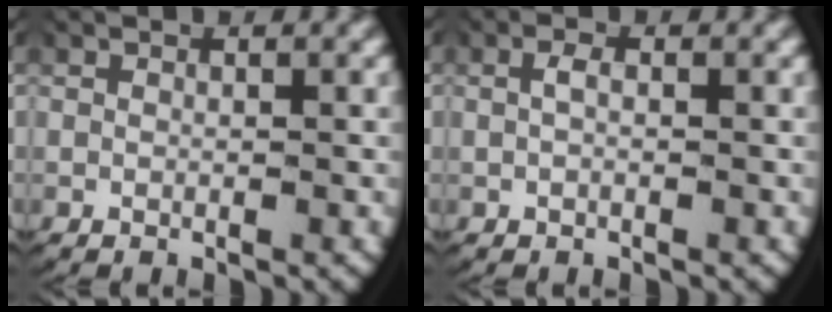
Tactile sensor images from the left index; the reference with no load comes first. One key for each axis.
{"total": 0.9, "fx": 0.0, "fy": 0.3, "fz": 0.8, "tx": -0.026, "ty": -0.004, "tz": 0.003}